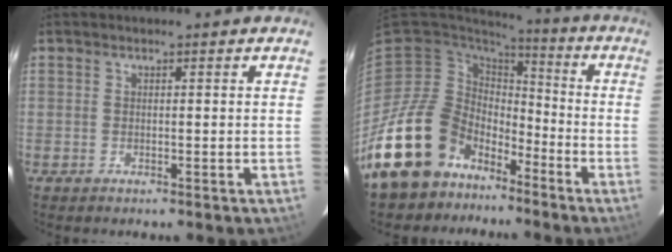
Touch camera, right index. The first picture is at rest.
{"total": 19.4, "force": [-12.6, 13.2, 6.4], "torque": [-0.168, 0.015, -0.200]}